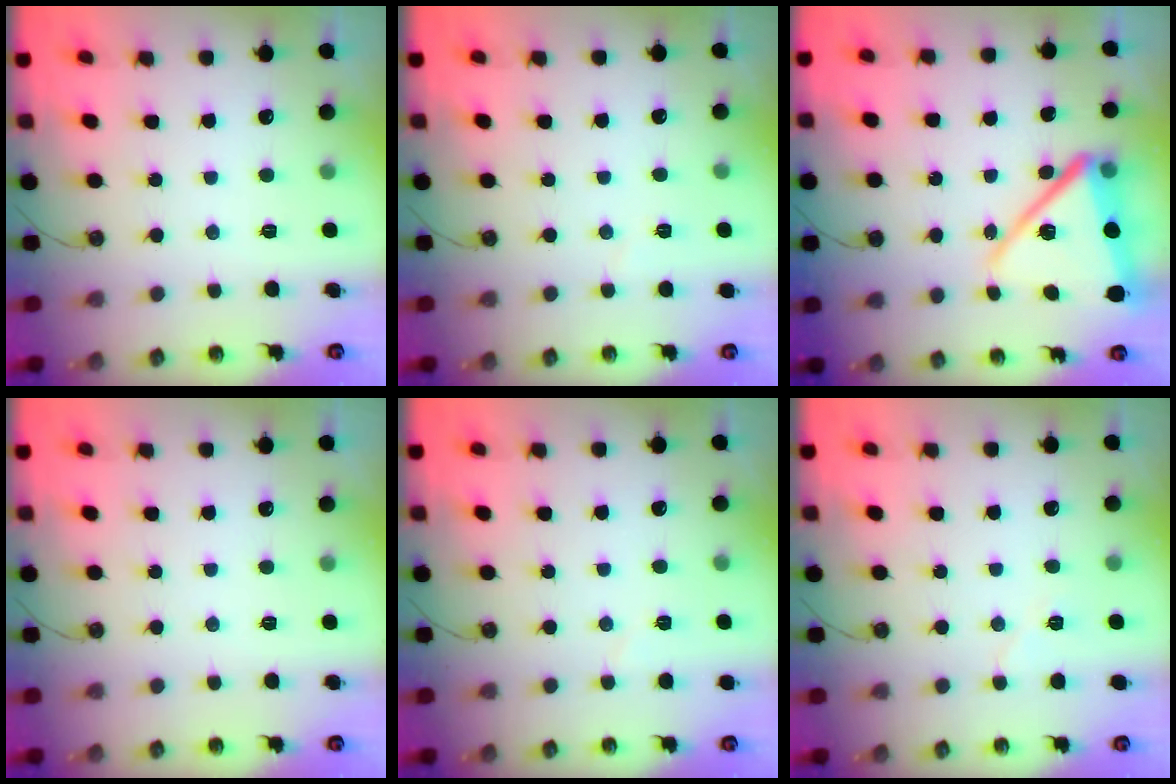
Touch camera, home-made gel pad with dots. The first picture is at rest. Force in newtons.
{"total": 2.3, "press": 1.7, "slide": 1.6}
{"total": 16.9, "press": 16.8, "slide": 2.1}
{"total": 0.0}
{"total": 3.8, "press": 2.7, "slide": 2.7}
{"total": 5.2, "press": 4.6, "slide": 2.3}